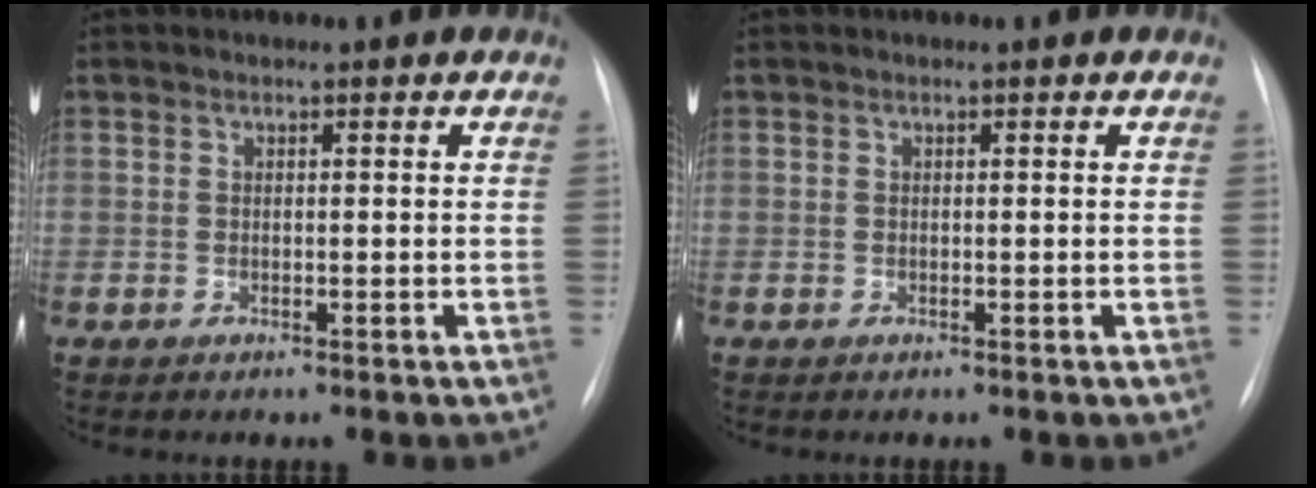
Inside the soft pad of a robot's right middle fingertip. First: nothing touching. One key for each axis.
{"total": 0.0}